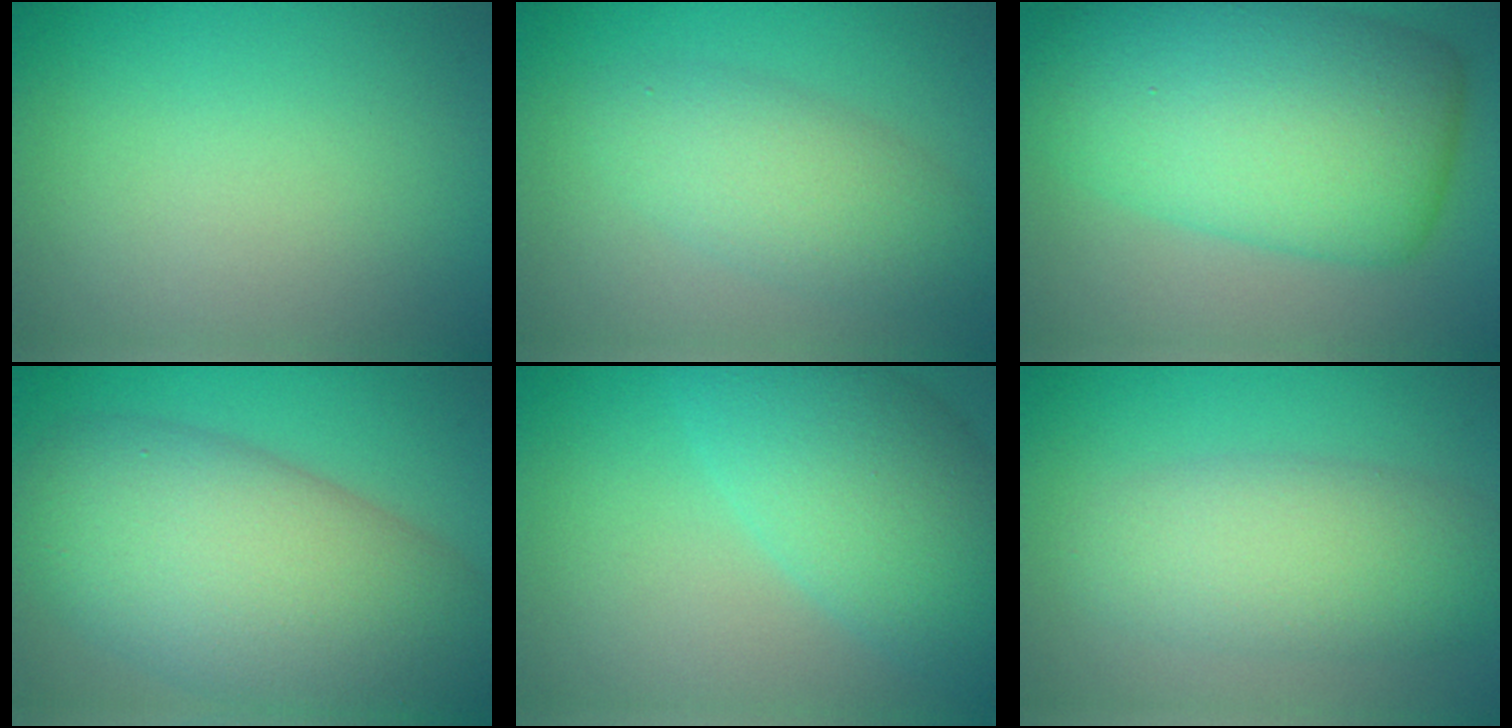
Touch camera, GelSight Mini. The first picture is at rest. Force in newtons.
{"total": 4.4, "press": 4.4, "slide": 0.1}
{"total": 12.0, "press": 12.0, "slide": 0.1}
{"total": 13.4, "press": 13.4, "slide": 0.8}
{"total": 5.5, "press": 5.5, "slide": 0.4}
{"total": 5.6, "press": 5.6, "slide": 0.2}